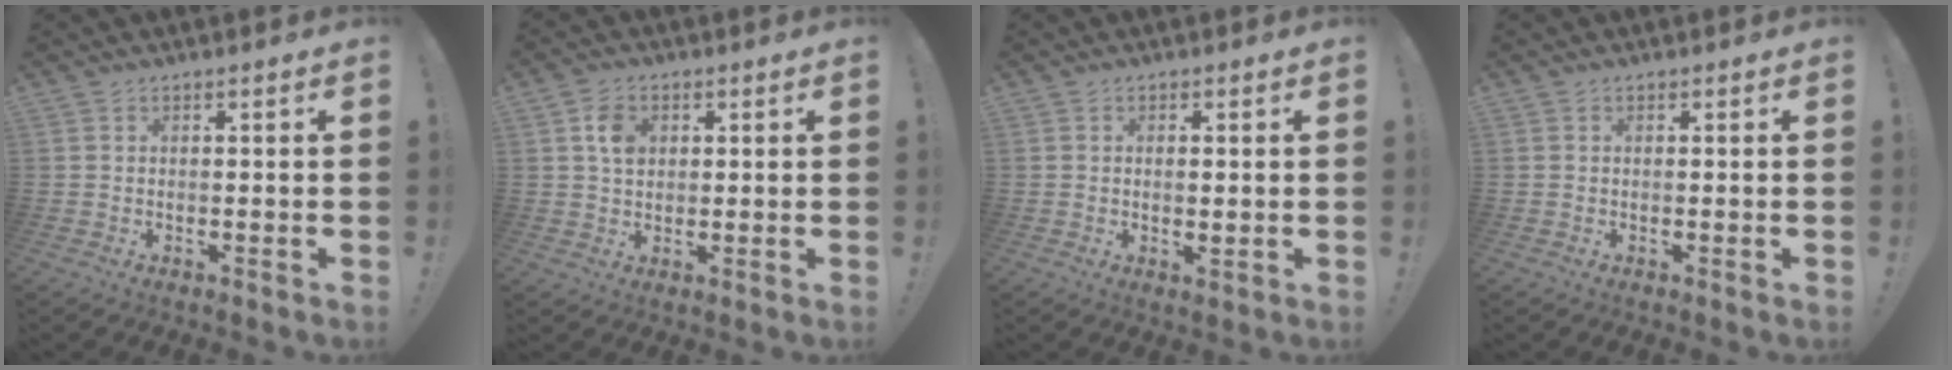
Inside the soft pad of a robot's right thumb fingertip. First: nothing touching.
{"total": 5.8, "force": [1.7, 4.4, 3.5], "torque": [-0.049, 0.003, 0.030]}
{"total": 1.7, "force": [0.4, 0.7, 1.5], "torque": [-0.020, -0.004, 0.005]}
{"total": 0.0}